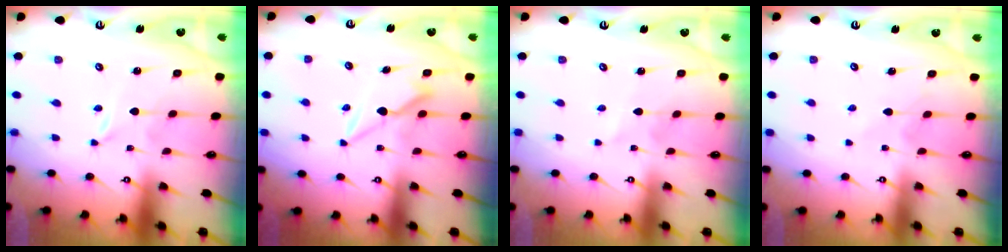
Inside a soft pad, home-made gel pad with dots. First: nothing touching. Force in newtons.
{"total": 6.8, "press": 6.7, "slide": 0.8}
{"total": 2.4, "press": 2.4, "slide": 0.3}
{"total": 3.4, "press": 3.4, "slide": 0.3}